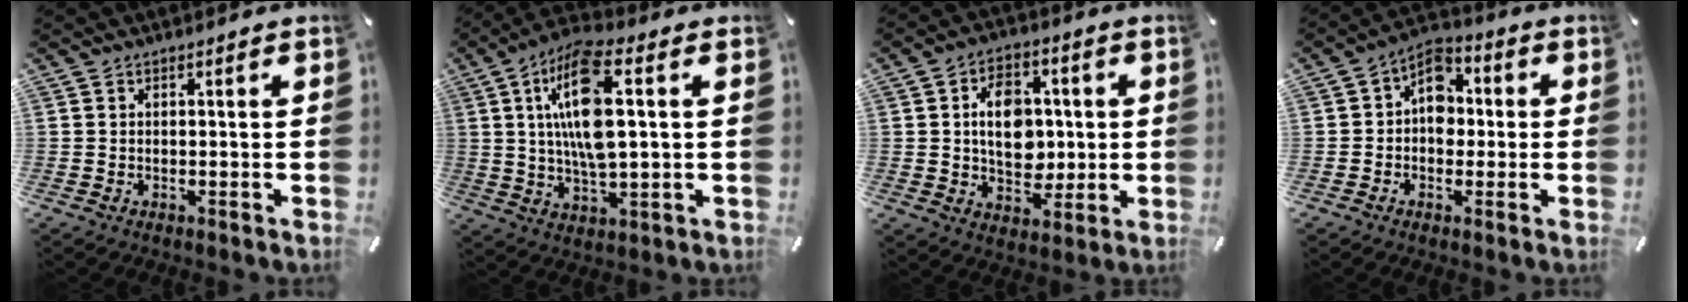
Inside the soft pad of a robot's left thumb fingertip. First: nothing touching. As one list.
[{"total": 15.7, "force": [3.1, 6.0, 14.2], "torque": [-0.293, -0.004, 0.047]}, {"total": 11.1, "force": [0.6, 8.5, 7.1], "torque": [-0.101, 0.007, 0.010]}, {"total": 7.5, "force": [0.0, 6.1, 4.3], "torque": [-0.064, 0.012, -0.002]}]